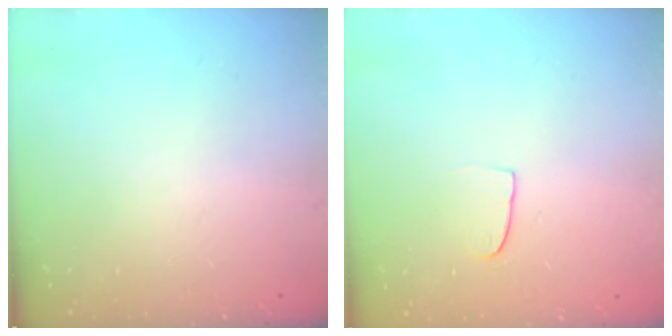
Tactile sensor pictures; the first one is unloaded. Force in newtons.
{"total": 4.8, "press": 4.8, "slide": 0.4}